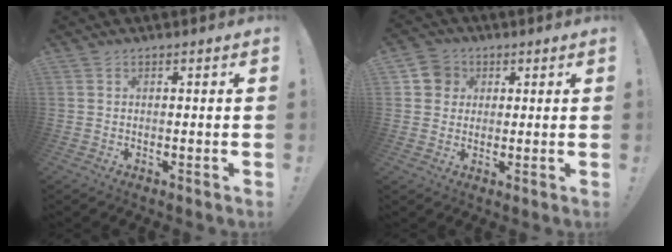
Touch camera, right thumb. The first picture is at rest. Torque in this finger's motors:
{"motor_torque": [0.07, 0.03, -0.18, 0.40, 0.00]}